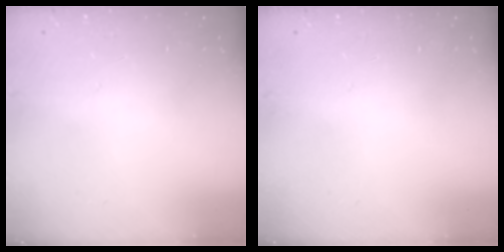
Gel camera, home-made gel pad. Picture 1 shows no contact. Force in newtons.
{"total": 0.0}